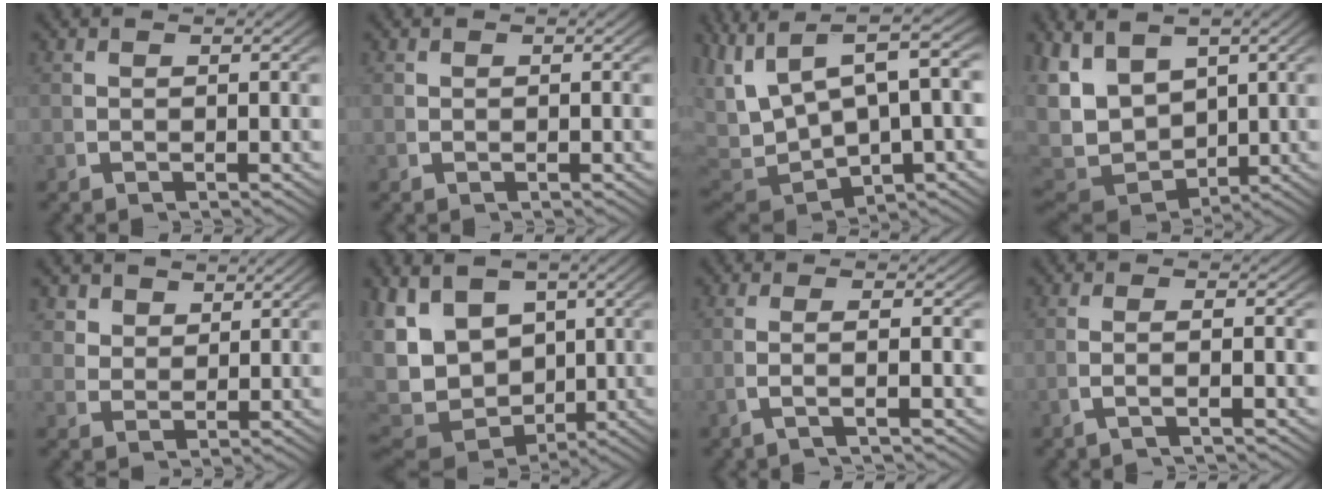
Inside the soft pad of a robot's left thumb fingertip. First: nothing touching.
{"total": 0.0}
{"total": 11.3, "force": [1.3, 6.7, 9.0], "torque": [-0.185, -0.028, 0.049]}
{"total": 10.2, "force": [0.6, 7.8, 6.6], "torque": [-0.163, -0.030, 0.024]}
{"total": 3.1, "force": [2.3, 1.8, 1.1], "torque": [-0.019, -0.010, 0.050]}
{"total": 12.8, "force": [0.1, 9.8, 8.2], "torque": [-0.184, -0.043, 0.016]}
{"total": 3.0, "force": [-0.4, -0.2, 3.0], "torque": [-0.069, 0.002, -0.009]}
{"total": 2.1, "force": [-0.6, -0.2, 2.0], "torque": [-0.049, 0.003, -0.012]}